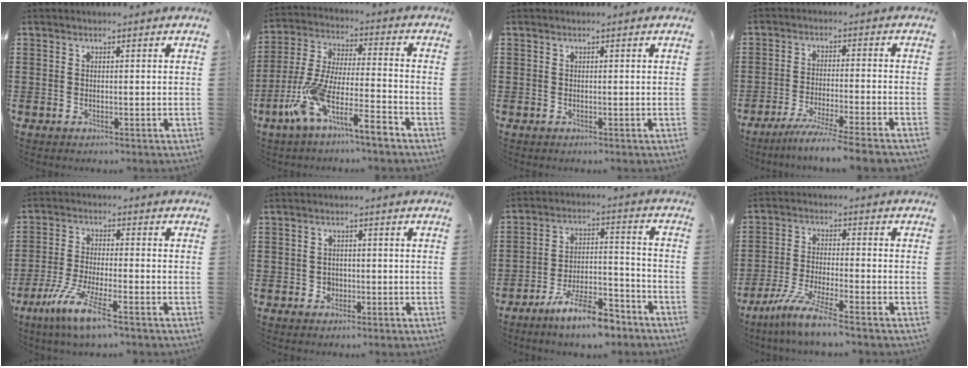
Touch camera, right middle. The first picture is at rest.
{"total": 10.1, "force": [-7.5, 0.4, 6.8], "torque": [-0.164, -0.017, -0.156]}
{"total": 0.0}
{"total": 5.6, "force": [-4.9, -0.7, 2.5], "torque": [-0.043, -0.017, -0.094]}
{"total": 7.6, "force": [-4.9, 0.6, 5.8], "torque": [-0.124, -0.013, -0.094]}
{"total": 1.5, "force": [-0.4, 1.4, 0.4], "torque": [-0.011, 0.003, -0.011]}
{"total": 9.9, "force": [-7.9, 2.0, 5.6], "torque": [-0.099, 0.019, -0.146]}
{"total": 7.0, "force": [-5.6, -0.1, 4.2], "torque": [-0.091, -0.018, -0.109]}